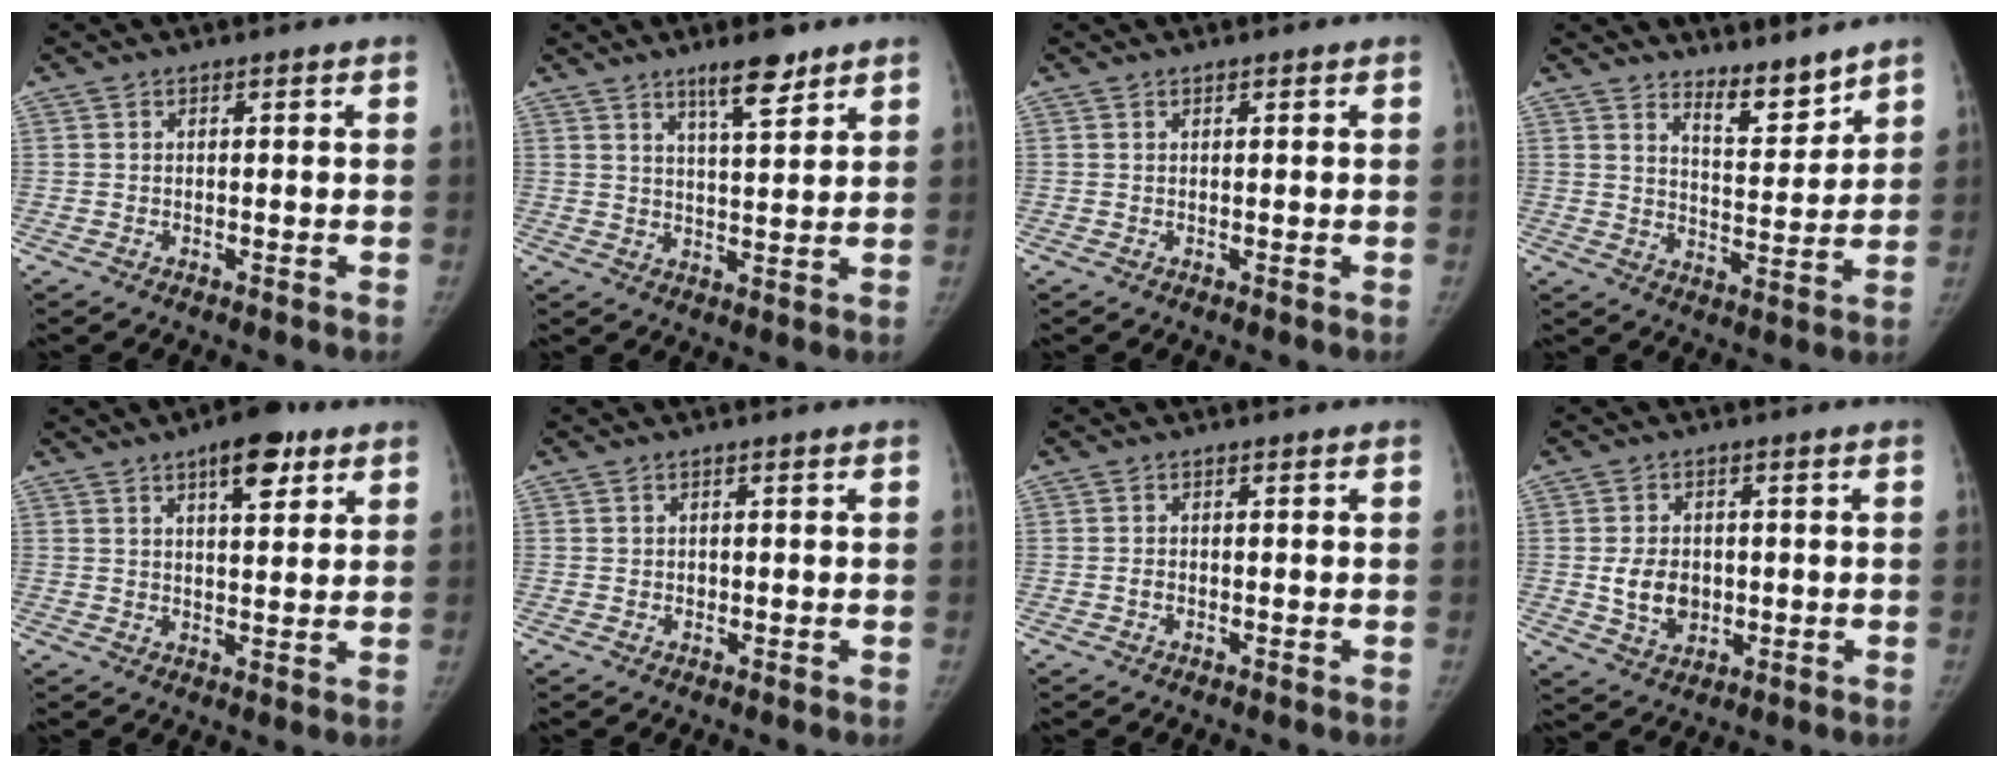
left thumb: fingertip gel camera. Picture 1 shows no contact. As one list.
[{"total": 7.1, "force": [5.1, 1.6, 4.7], "torque": [-0.064, -0.035, 0.083]}, {"total": 0.0}, {"total": 6.7, "force": [6.0, 1.6, 2.5], "torque": [-0.023, -0.061, 0.105]}, {"total": 8.6, "force": [4.8, 3.4, 6.3], "torque": [-0.070, -0.019, 0.066]}, {"total": 0.7, "force": [0.0, 0.7, 0.1], "torque": [0.002, 0.002, 0.000]}, {"total": 0.8, "force": [-0.3, 0.6, 0.4], "torque": [-0.005, 0.002, -0.006]}, {"total": 6.9, "force": [-0.4, 5.3, 4.4], "torque": [-0.058, -0.004, 0.002]}]